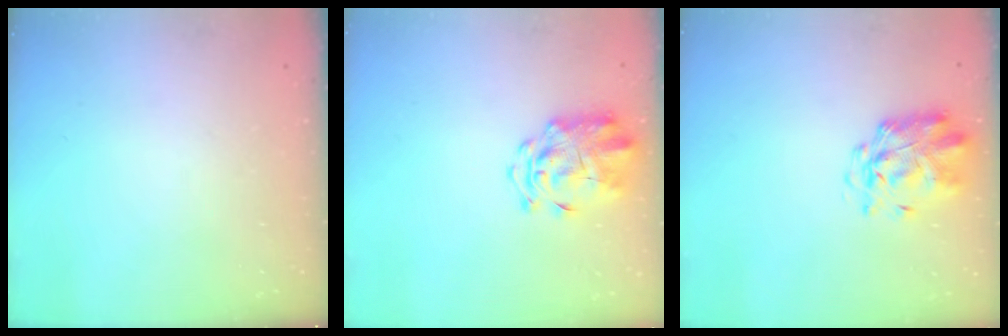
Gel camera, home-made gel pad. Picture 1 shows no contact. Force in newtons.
{"total": 3.6, "press": 3.4, "slide": 1.3}
{"total": 2.6, "press": 2.5, "slide": 0.7}